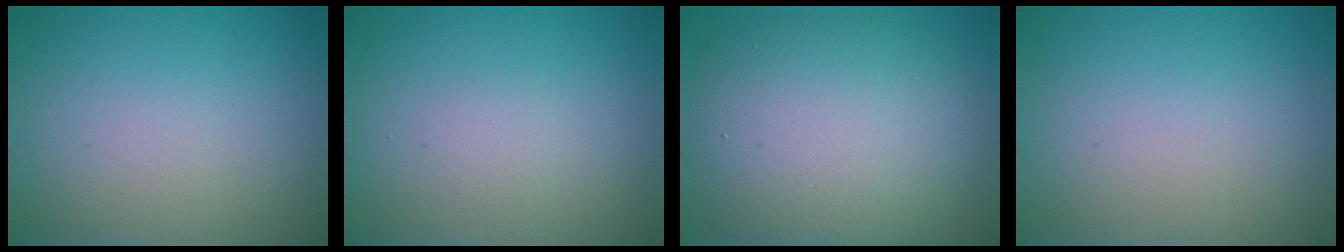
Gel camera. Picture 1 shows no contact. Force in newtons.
{"total": 0.8, "press": 0.7, "slide": 0.1}
{"total": 10.1, "press": 10.1, "slide": 0.7}
{"total": 0.0}